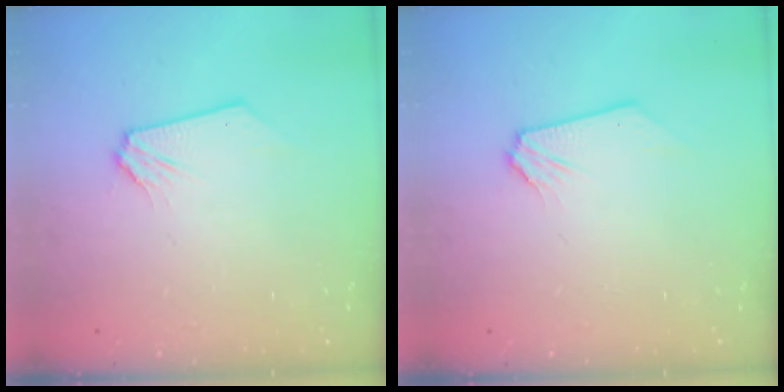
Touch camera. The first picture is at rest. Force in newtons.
{"total": 0.0}